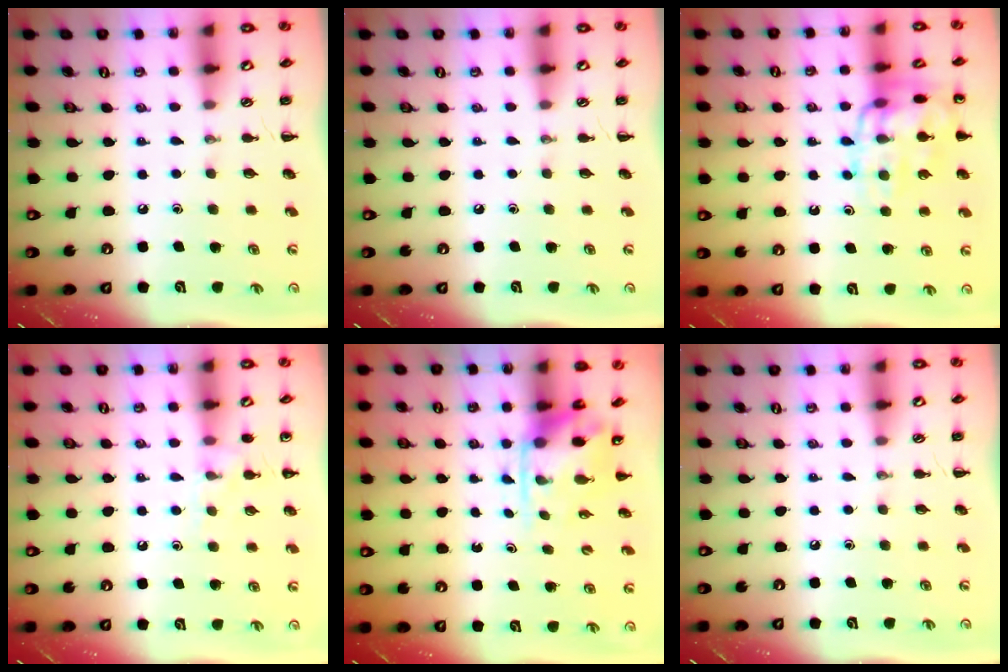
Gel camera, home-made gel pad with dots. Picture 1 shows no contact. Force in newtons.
{"total": 0.0}
{"total": 16.1, "press": 16.1, "slide": 1.0}
{"total": 7.9, "press": 7.7, "slide": 1.8}
{"total": 3.7, "press": 3.7, "slide": 0.6}
{"total": 0.0}